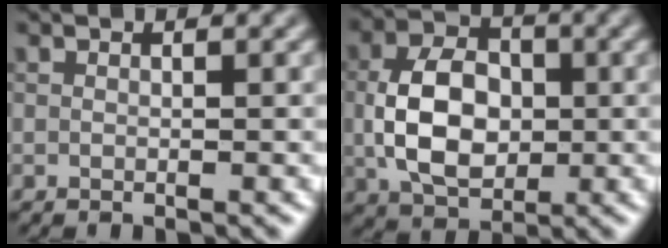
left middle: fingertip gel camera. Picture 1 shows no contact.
{"total": 7.0, "force": [-0.3, 4.7, 5.1], "torque": [-0.101, 0.001, -0.008]}